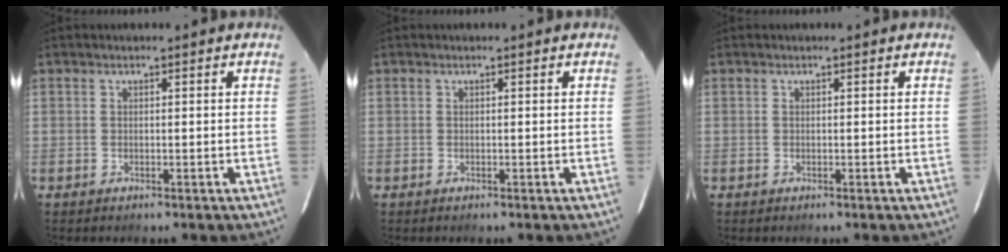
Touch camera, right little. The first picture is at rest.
{"total": 0.0}
{"total": 0.0}